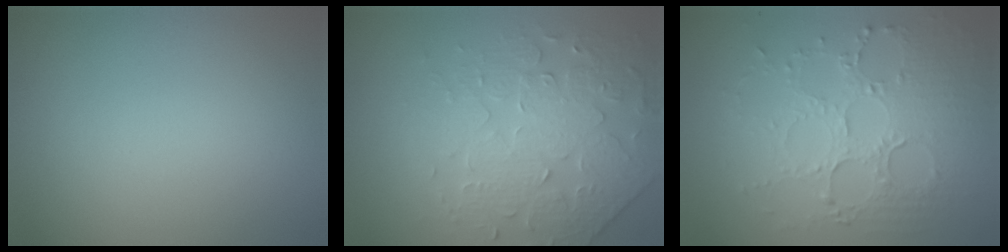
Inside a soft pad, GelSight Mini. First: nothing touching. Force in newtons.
{"total": 4.5, "press": 4.5, "slide": 0.4}
{"total": 5.4, "press": 3.8, "slide": 3.9}